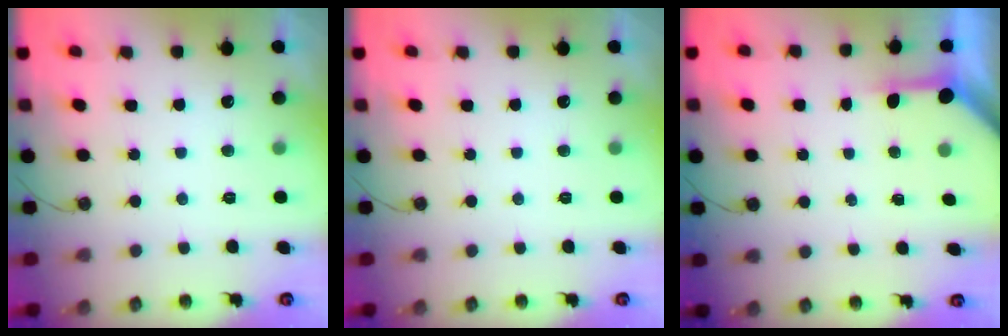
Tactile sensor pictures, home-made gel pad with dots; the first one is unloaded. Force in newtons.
{"total": 0.0}
{"total": 3.6, "press": 3.5, "slide": 0.4}